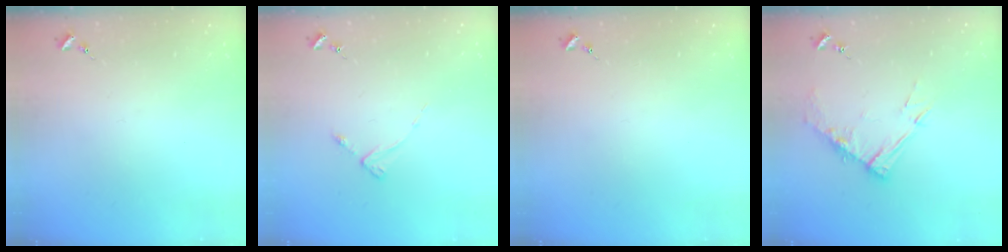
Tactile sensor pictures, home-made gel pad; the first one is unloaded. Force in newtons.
{"total": 2.8, "press": 2.8, "slide": 0.3}
{"total": 0.0}
{"total": 10.1, "press": 10.0, "slide": 1.1}